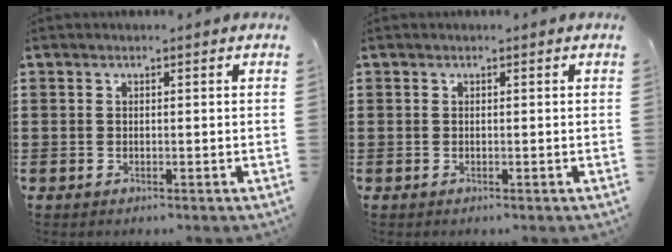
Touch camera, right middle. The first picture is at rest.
{"total": 0.0}